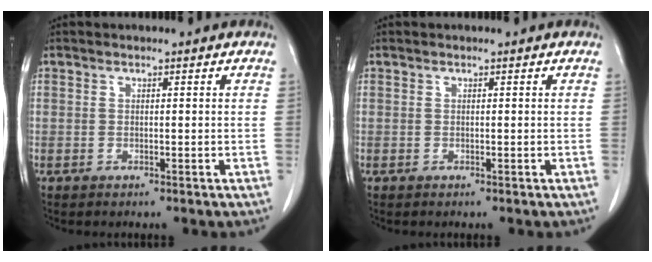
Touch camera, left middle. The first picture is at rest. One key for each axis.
{"total": 0.0}